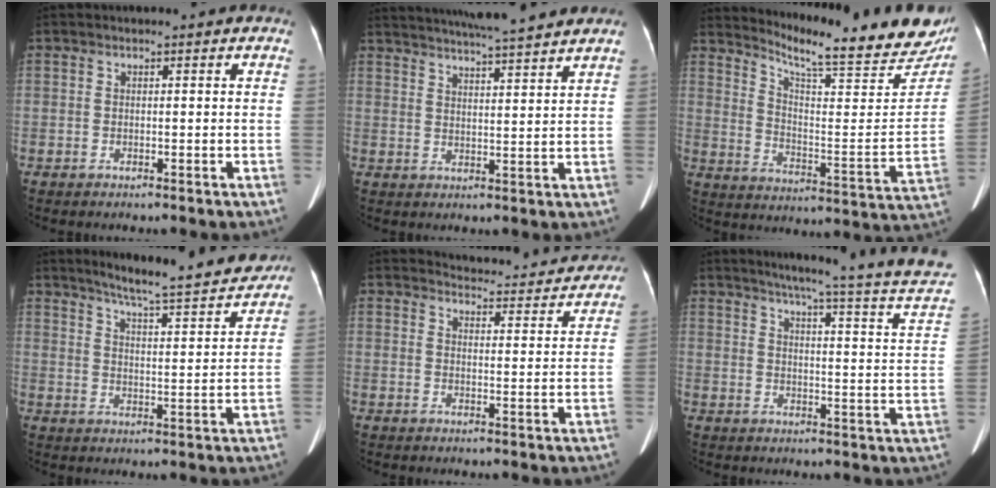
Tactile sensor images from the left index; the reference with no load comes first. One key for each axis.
{"total": 15.0, "fx": 13.4, "fy": -0.3, "fz": 6.6, "tx": -0.120, "ty": 0.010, "tz": 0.189}
{"total": 23.4, "fx": 20.9, "fy": 3.2, "fz": 9.9, "tx": -0.155, "ty": -0.072, "tz": 0.268}
{"total": 15.1, "fx": 13.5, "fy": 0.6, "fz": 6.6, "tx": -0.099, "ty": -0.009, "tz": 0.183}
{"total": 11.3, "fx": 11.1, "fy": 1.4, "fz": 1.3, "tx": -0.010, "ty": -0.010, "tz": 0.124}
{"total": 22.9, "fx": 20.0, "fy": -1.2, "fz": 11.2, "tx": -0.159, "ty": -0.063, "tz": 0.232}